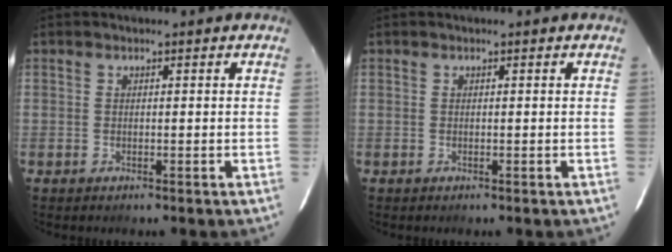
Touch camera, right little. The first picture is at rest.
{"total": 0.0}